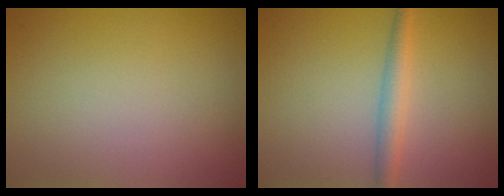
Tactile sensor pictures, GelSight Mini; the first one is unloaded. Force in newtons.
{"total": 2.3, "press": 2.3, "slide": 0.1}